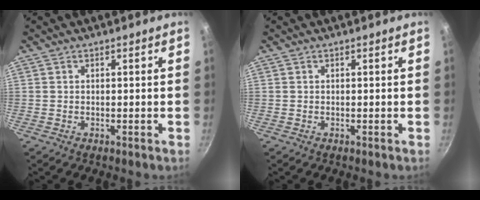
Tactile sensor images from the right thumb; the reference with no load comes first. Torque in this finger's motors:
{"motor_torque": [0.01, 0.02, 0.03, -0.08, 0.00]}